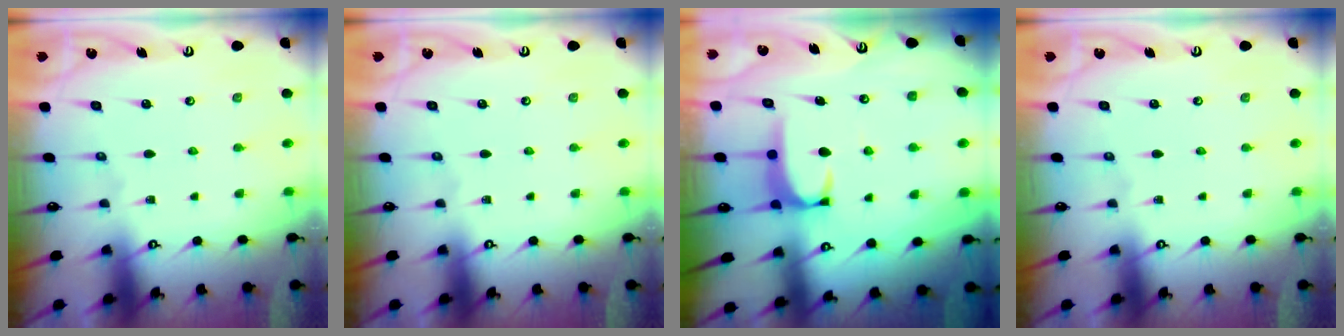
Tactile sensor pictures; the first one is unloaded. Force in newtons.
{"total": 0.0}
{"total": 2.0, "press": 1.9, "slide": 0.5}
{"total": 0.0}